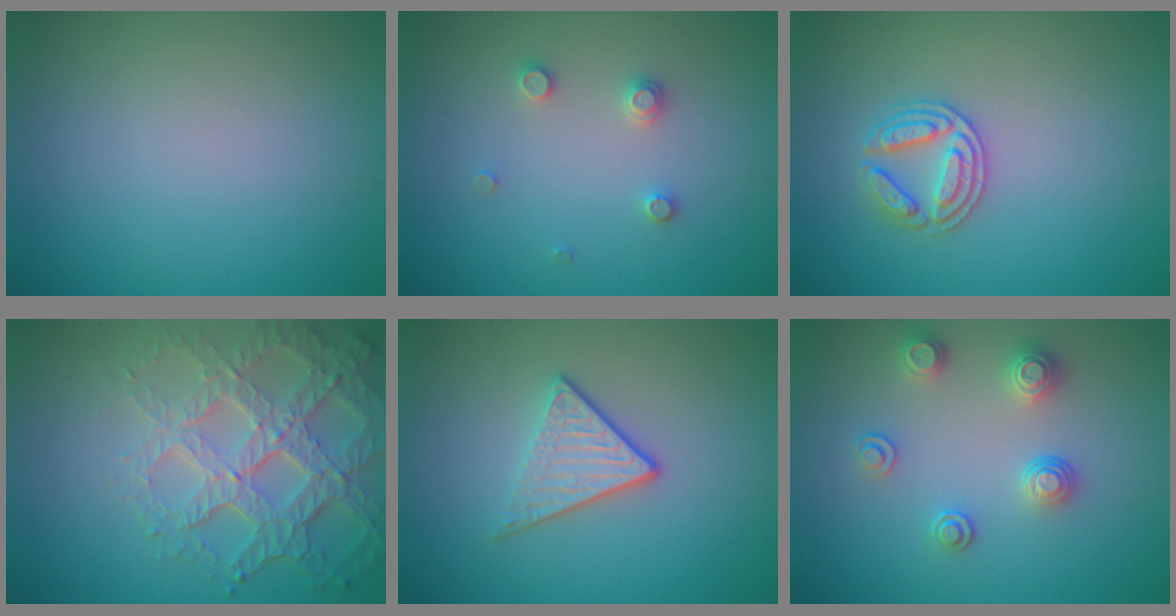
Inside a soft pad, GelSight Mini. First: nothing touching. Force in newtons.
{"total": 1.5, "press": 1.5, "slide": 0.2}
{"total": 2.8, "press": 2.7, "slide": 0.6}
{"total": 7.1, "press": 5.1, "slide": 5.0}
{"total": 3.2, "press": 2.7, "slide": 1.8}
{"total": 2.6, "press": 2.6, "slide": 0.5}